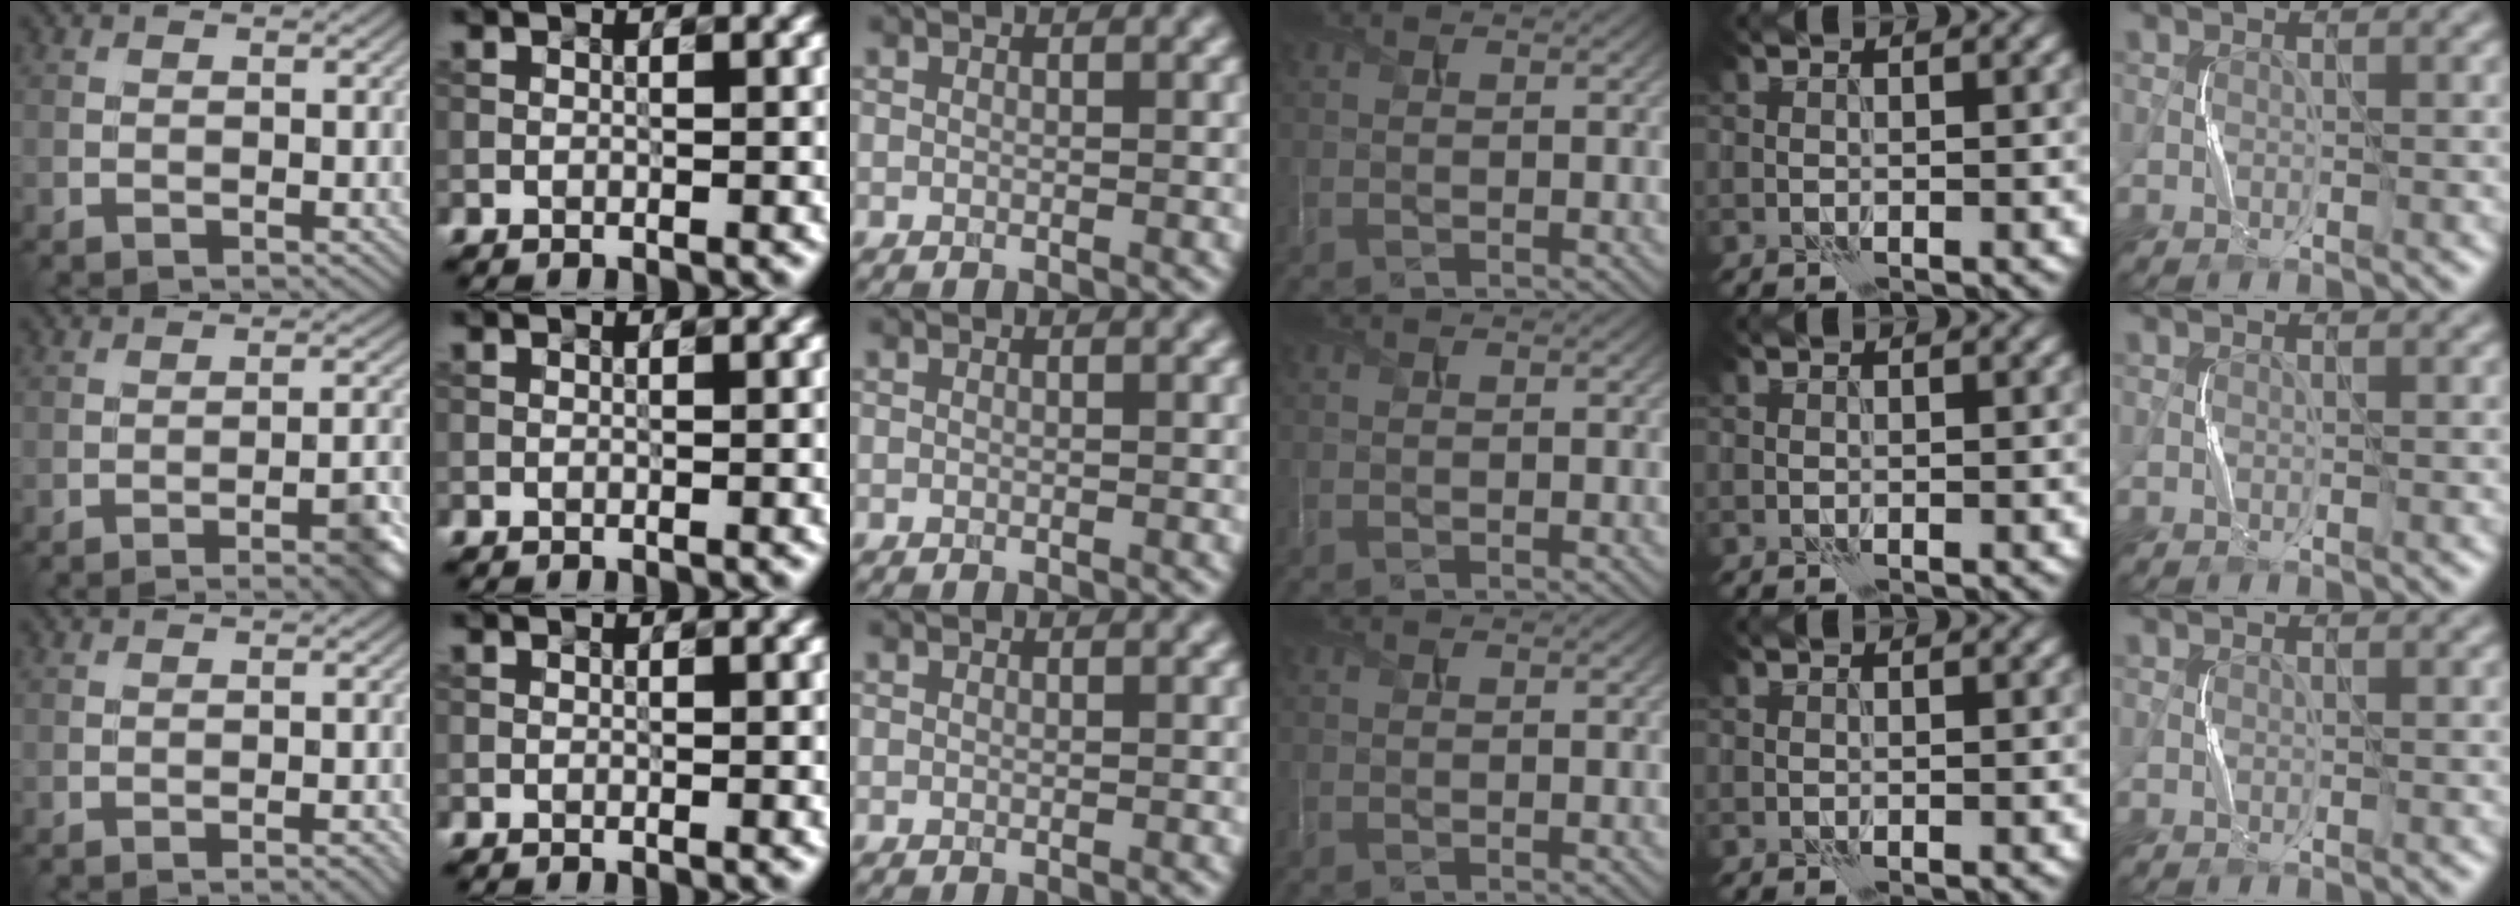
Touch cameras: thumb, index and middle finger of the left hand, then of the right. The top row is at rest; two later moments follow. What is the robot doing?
{"motion": "squeeze", "object": "paper clamp"}